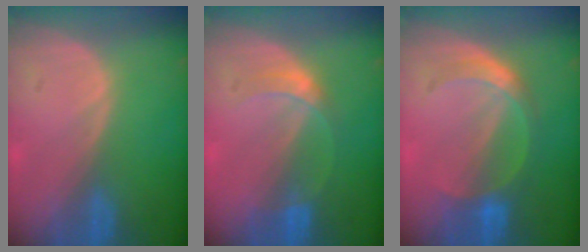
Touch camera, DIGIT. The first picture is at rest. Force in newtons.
{"total": 3.3, "press": 3.3, "slide": 0.2}
{"total": 5.3, "press": 5.2, "slide": 1.2}